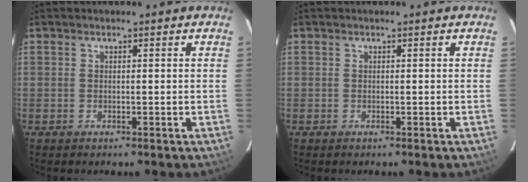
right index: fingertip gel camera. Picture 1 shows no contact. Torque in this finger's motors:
{"motor_torque": [-0.03, -0.02, 0.00, 0.00]}